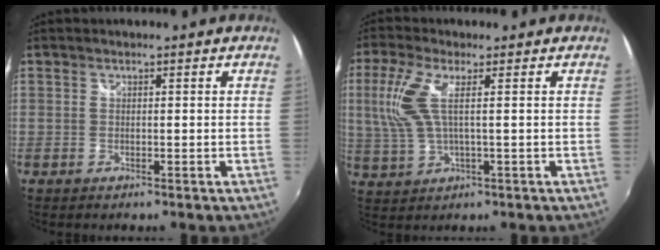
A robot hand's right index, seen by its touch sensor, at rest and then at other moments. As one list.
[{"total": 7.7, "force": [1.3, 1.8, 7.3], "torque": [-0.163, 0.005, 0.032]}]